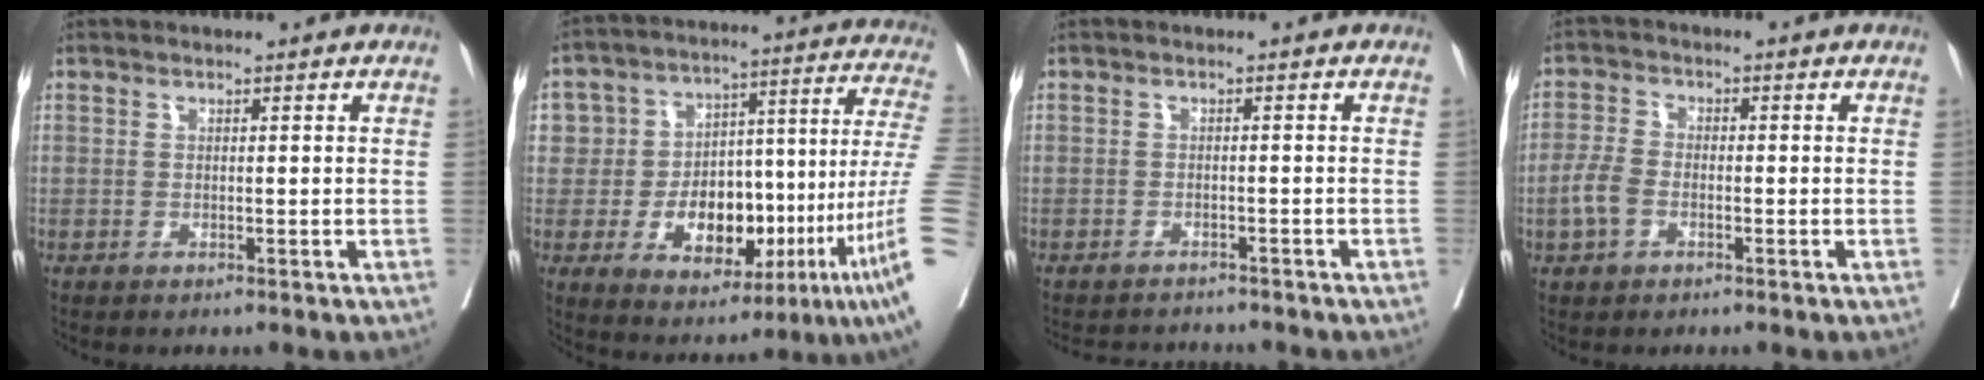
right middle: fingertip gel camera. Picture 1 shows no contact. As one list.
[{"total": 29.2, "force": [-6.4, 9.5, 26.8], "torque": [-0.422, 0.030, -0.088]}, {"total": 5.1, "force": [-5.0, 0.5, 0.7], "torque": [0.000, -0.004, -0.070]}, {"total": 4.0, "force": [-1.4, 2.3, 2.9], "torque": [-0.073, 0.005, -0.033]}]